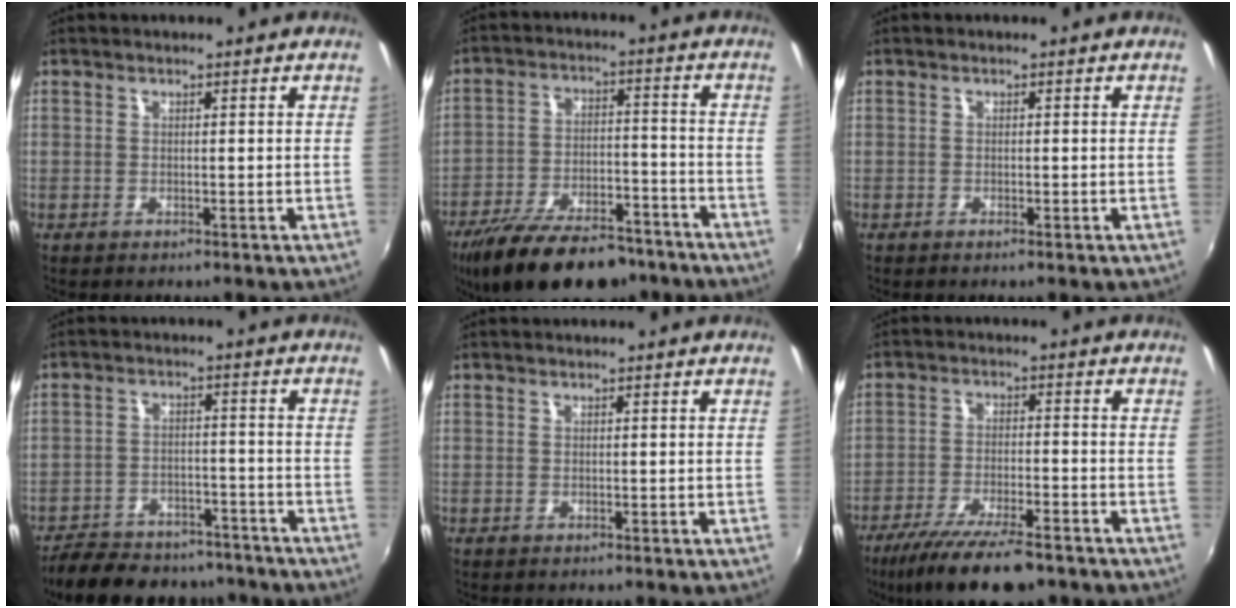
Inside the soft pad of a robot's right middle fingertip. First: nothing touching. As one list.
[{"total": 21.3, "force": [-16.4, 8.2, 10.8], "torque": [-0.210, -0.016, -0.247]}, {"total": 0.5, "force": [-0.4, 0.0, 0.3], "torque": [-0.004, 0.001, -0.007]}, {"total": 17.3, "force": [-14.5, 6.8, 6.6], "torque": [-0.150, 0.007, -0.197]}, {"total": 0.0}, {"total": 13.8, "force": [-10.4, 3.3, 8.4], "torque": [-0.177, -0.036, -0.174]}]